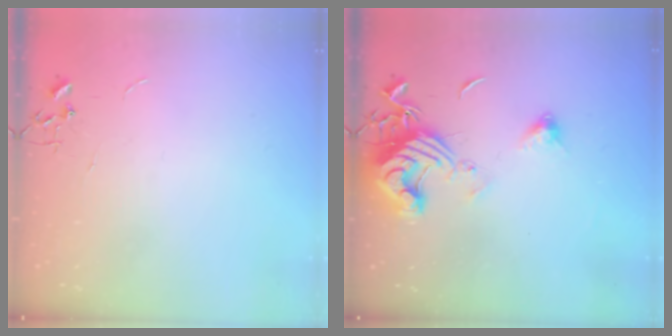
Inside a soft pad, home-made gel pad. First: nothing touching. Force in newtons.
{"total": 14.9, "press": 14.8, "slide": 1.7}